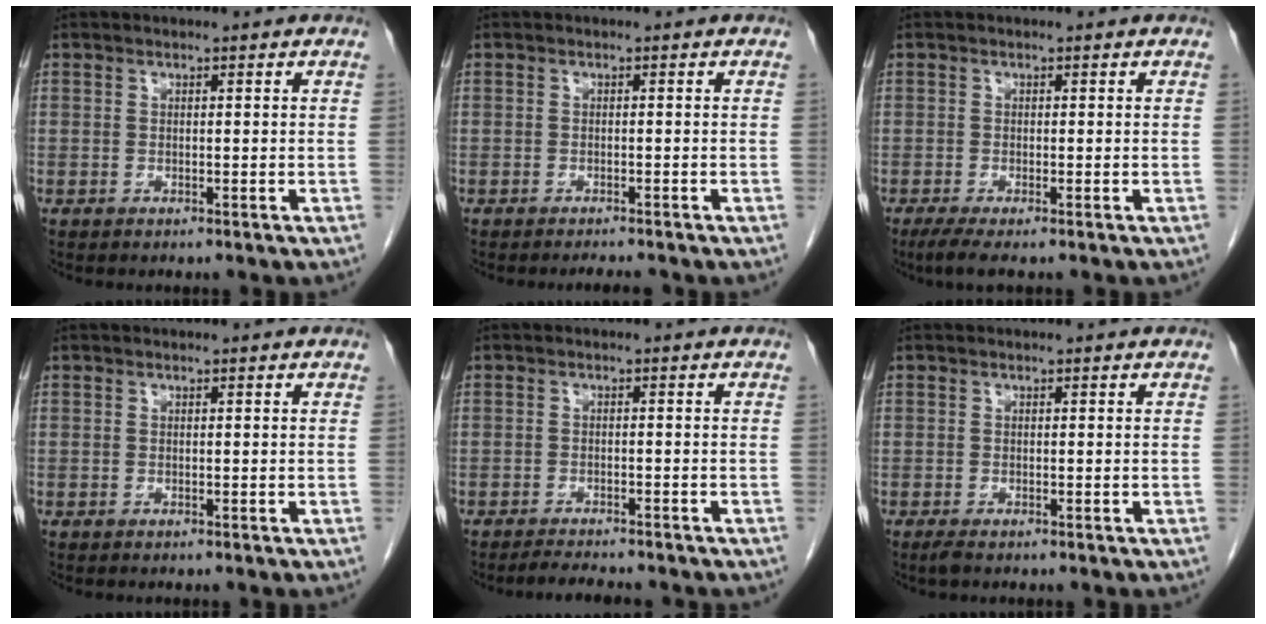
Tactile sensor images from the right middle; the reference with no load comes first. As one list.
[{"total": 1.9, "force": [-1.8, -0.2, 0.6], "torque": [-0.011, -0.007, -0.022]}, {"total": 2.8, "force": [-1.8, 0.2, 2.1], "torque": [-0.041, -0.010, -0.035]}, {"total": 0.0}, {"total": 5.5, "force": [-4.9, 0.9, 2.2], "torque": [-0.035, -0.009, -0.070]}, {"total": 1.1, "force": [-0.8, 0.2, 0.7], "torque": [-0.021, -0.004, -0.013]}]